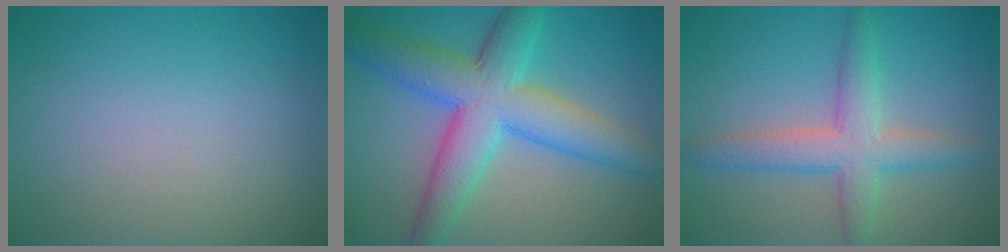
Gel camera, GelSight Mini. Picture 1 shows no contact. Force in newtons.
{"total": 8.7, "press": 8.7, "slide": 0.1}
{"total": 4.6, "press": 4.6, "slide": 0.2}